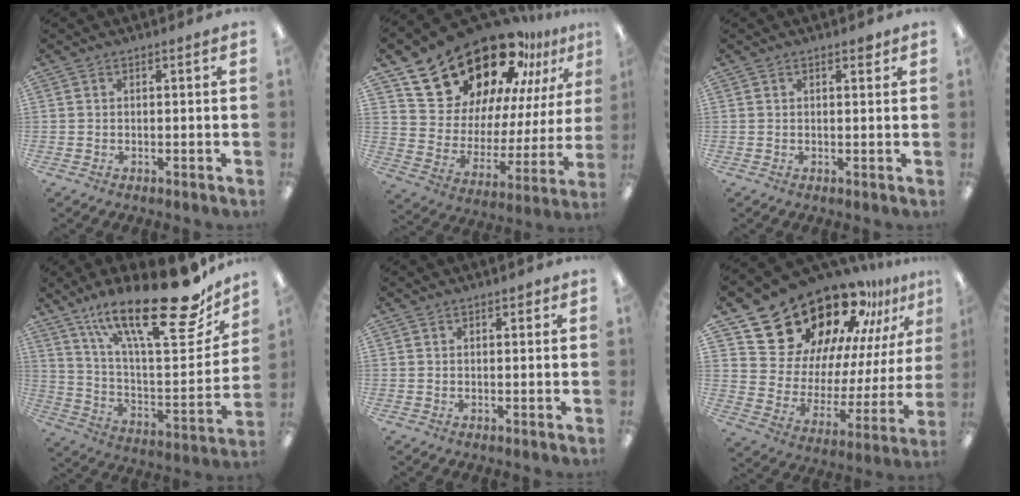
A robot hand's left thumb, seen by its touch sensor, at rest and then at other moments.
{"total": 26.3, "force": [20.3, 12.4, 11.2], "torque": [-0.187, -0.131, 0.367]}
{"total": 1.8, "force": [1.2, 0.7, 1.2], "torque": [-0.008, -0.005, 0.018]}
{"total": 27.9, "force": [18.5, 8.4, 19.1], "torque": [-0.291, -0.120, 0.307]}
{"total": 1.0, "force": [0.7, 0.5, 0.5], "torque": [-0.004, -0.003, 0.011]}
{"total": 25.2, "force": [20.5, 11.7, 8.9], "torque": [-0.147, -0.146, 0.375]}